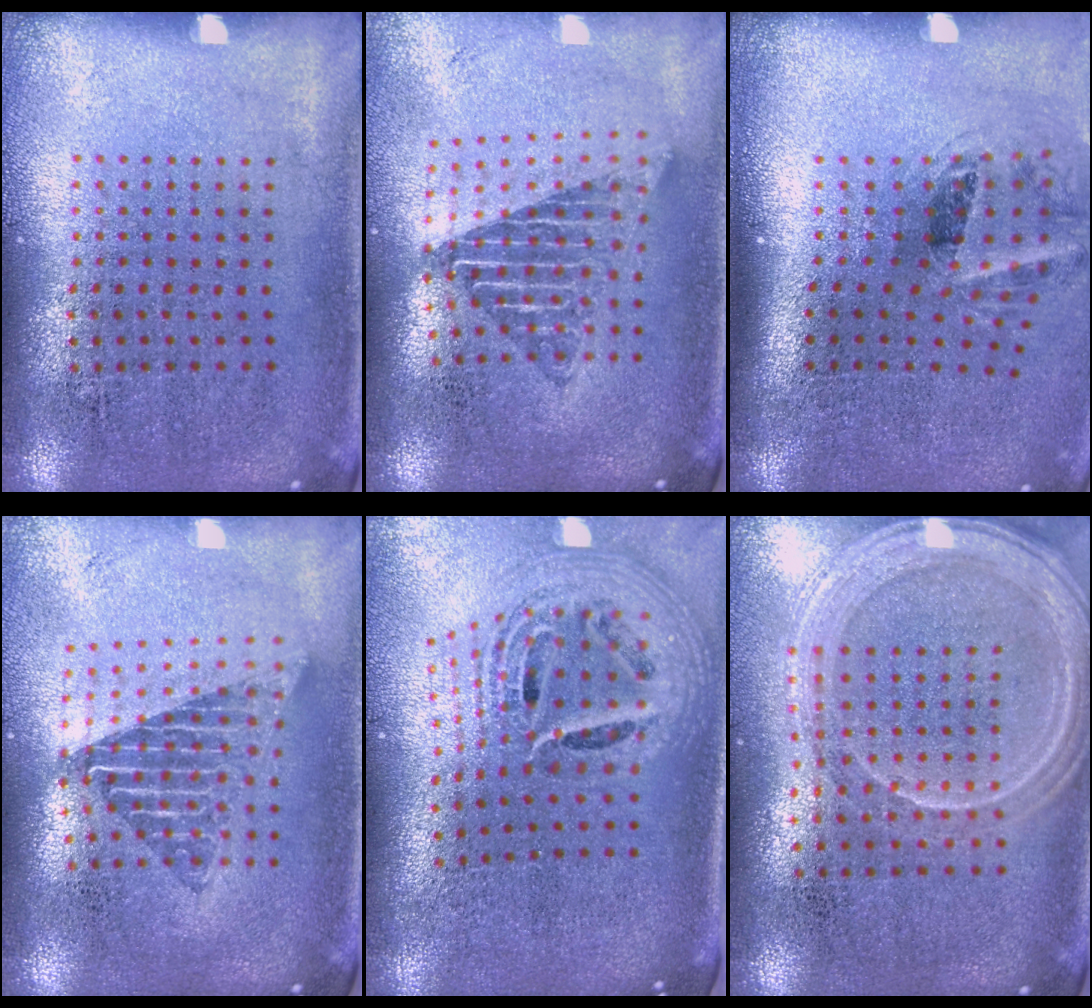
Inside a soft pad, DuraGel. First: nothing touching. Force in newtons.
{"total": 1.6, "press": 1.4, "slide": 0.9}
{"total": 1.6, "press": 1.1, "slide": 1.1}
{"total": 1.7, "press": 1.3, "slide": 1.1}
{"total": 2.6, "press": 1.8, "slide": 1.9}
{"total": 1.4, "press": 1.3, "slide": 0.2}